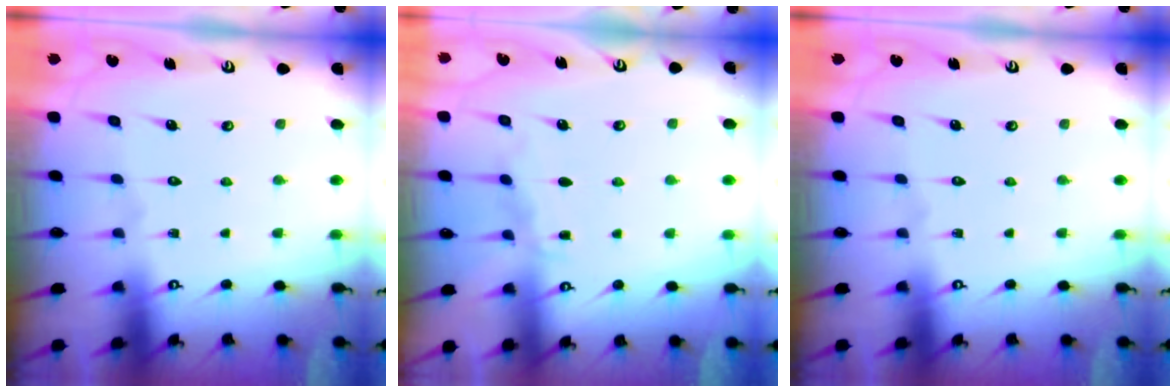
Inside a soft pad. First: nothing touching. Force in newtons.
{"total": 5.0, "press": 5.0, "slide": 0.5}
{"total": 0.0}